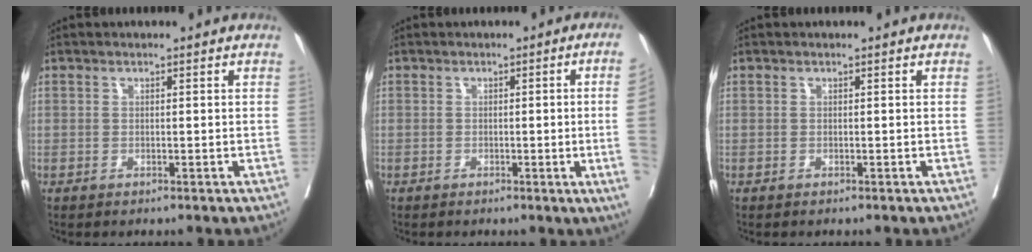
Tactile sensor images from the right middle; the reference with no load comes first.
{"total": 8.1, "force": [-1.1, -2.4, 7.7], "torque": [-0.084, -0.018, -0.013]}
{"total": 0.0}